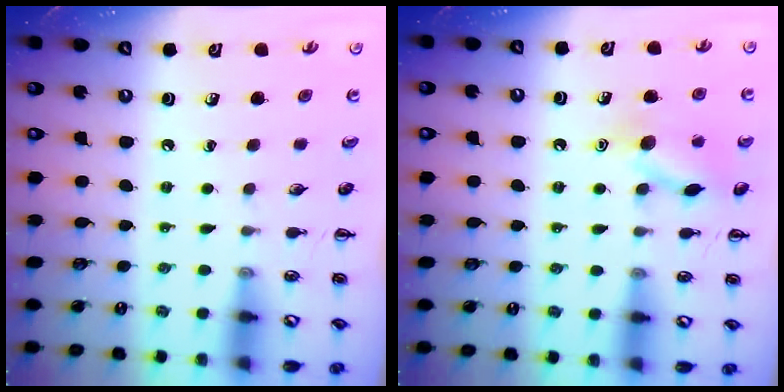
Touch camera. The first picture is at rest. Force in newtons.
{"total": 10.9, "press": 10.8, "slide": 0.6}